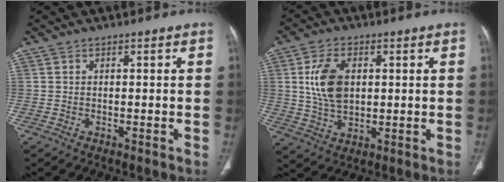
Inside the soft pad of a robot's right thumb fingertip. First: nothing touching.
{"total": 9.6, "force": [1.8, 6.0, 7.3], "torque": [-0.133, -0.005, 0.041]}